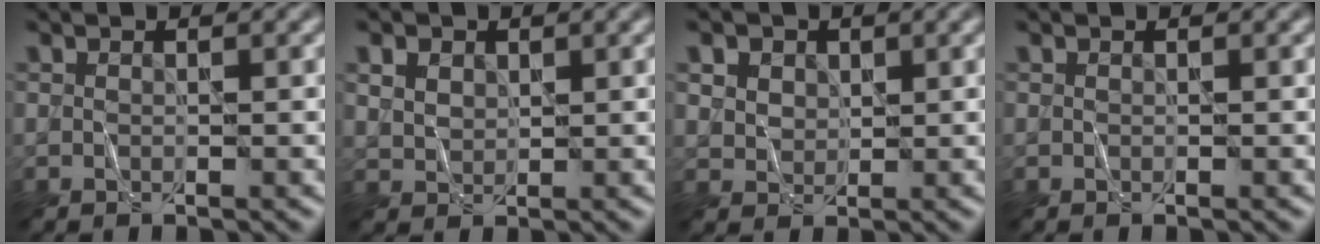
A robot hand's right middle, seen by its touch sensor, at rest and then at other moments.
{"total": 2.6, "force": [1.3, 1.8, 1.3], "torque": [-0.032, 0.005, 0.027]}
{"total": 5.1, "force": [2.7, 3.6, 2.3], "torque": [-0.057, 0.010, 0.044]}
{"total": 0.0}